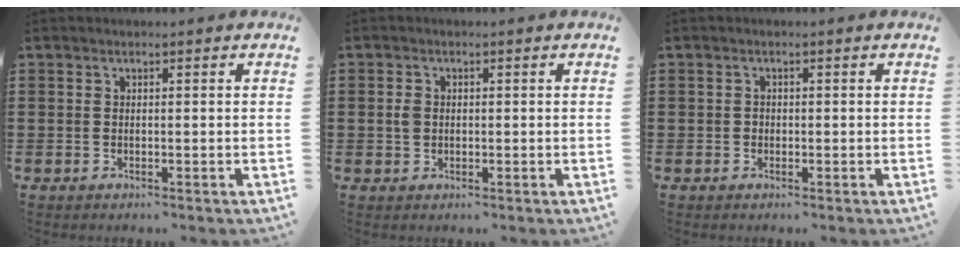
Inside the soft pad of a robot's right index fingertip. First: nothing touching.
{"total": 1.7, "force": [0.1, 1.3, 1.1], "torque": [-0.023, 0.006, 0.001]}
{"total": 0.6, "force": [-0.2, 0.6, 0.2], "torque": [-0.006, 0.002, -0.005]}